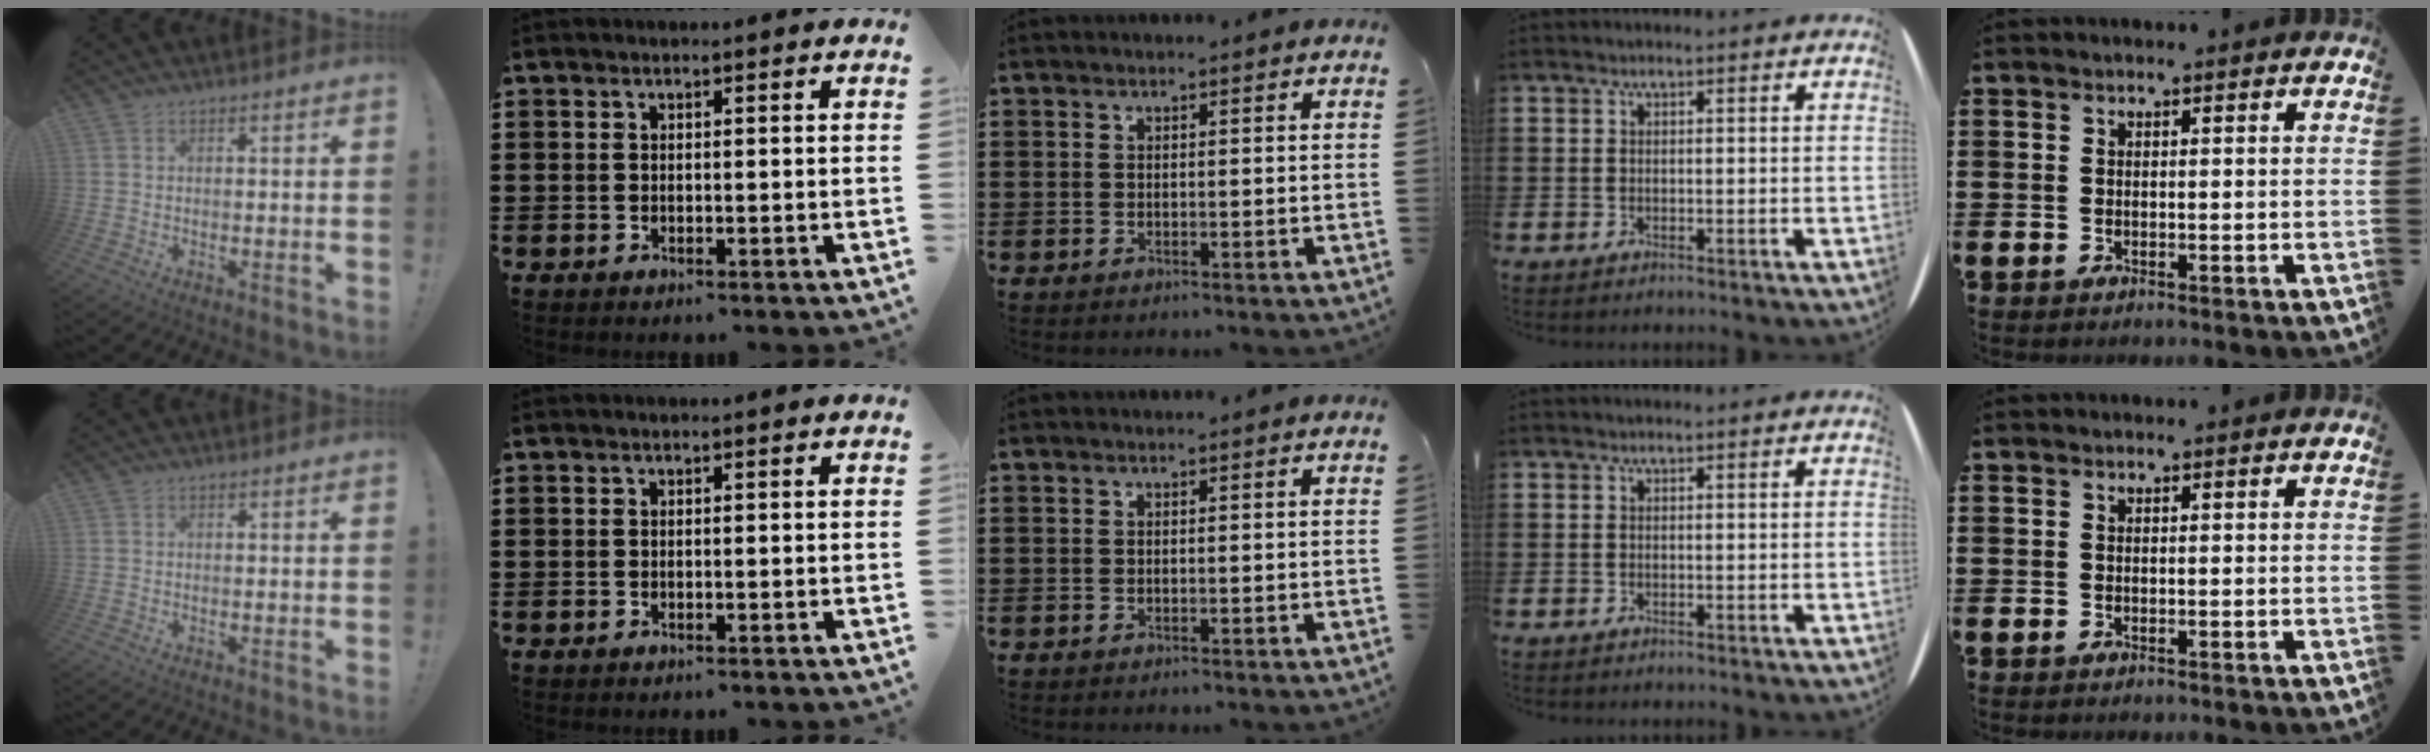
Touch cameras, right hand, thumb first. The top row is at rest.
{}